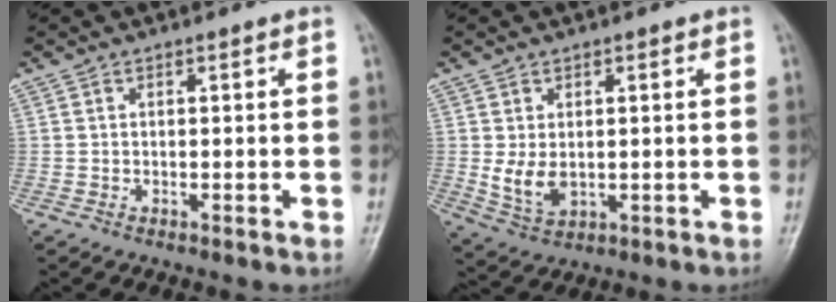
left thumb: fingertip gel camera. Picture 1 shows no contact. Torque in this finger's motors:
{"motor_torque": [0.62, 0.64, 0.33, -0.22, 0.07]}